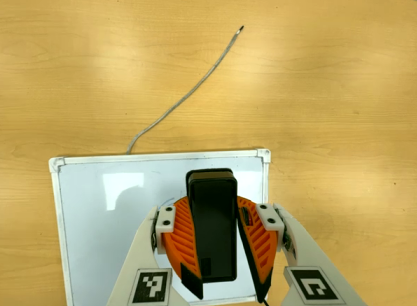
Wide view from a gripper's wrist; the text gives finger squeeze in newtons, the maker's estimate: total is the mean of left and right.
{"total": 10.5, "left": 9.6, "right": 11.4}